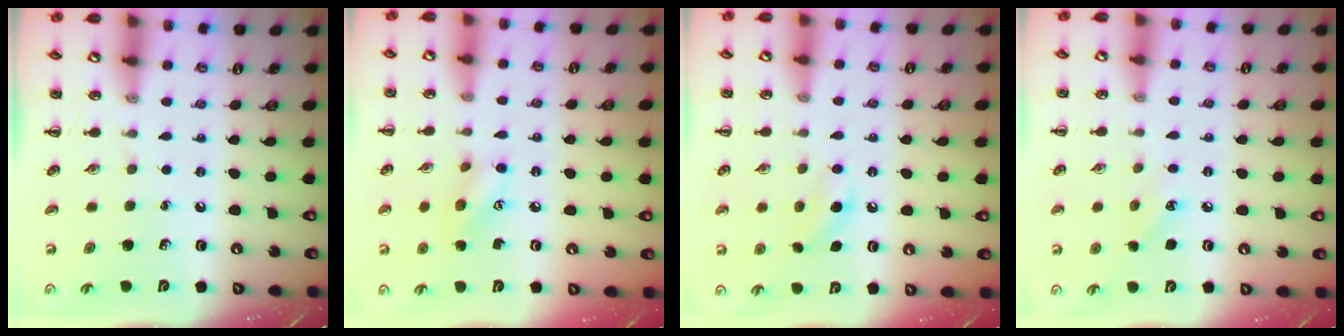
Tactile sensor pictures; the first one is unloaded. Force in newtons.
{"total": 6.5, "press": 6.3, "slide": 1.3}
{"total": 7.6, "press": 7.3, "slide": 2.0}
{"total": 5.2, "press": 5.0, "slide": 1.4}